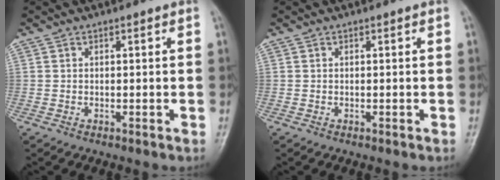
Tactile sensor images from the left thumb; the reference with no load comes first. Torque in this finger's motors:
{"motor_torque": [-0.09, -0.04, -0.12, 0.00, 0.00]}